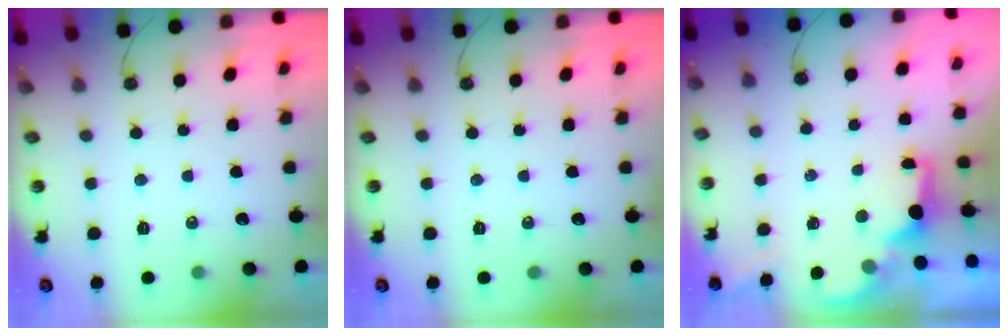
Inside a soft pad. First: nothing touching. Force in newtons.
{"total": 0.0}
{"total": 1.8, "press": 1.6, "slide": 0.7}